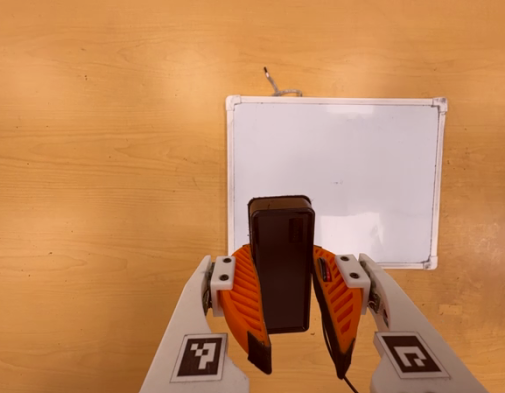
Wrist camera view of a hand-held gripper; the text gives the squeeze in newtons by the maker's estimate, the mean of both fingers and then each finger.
{"total": 8.7, "left": 8.1, "right": 9.4}